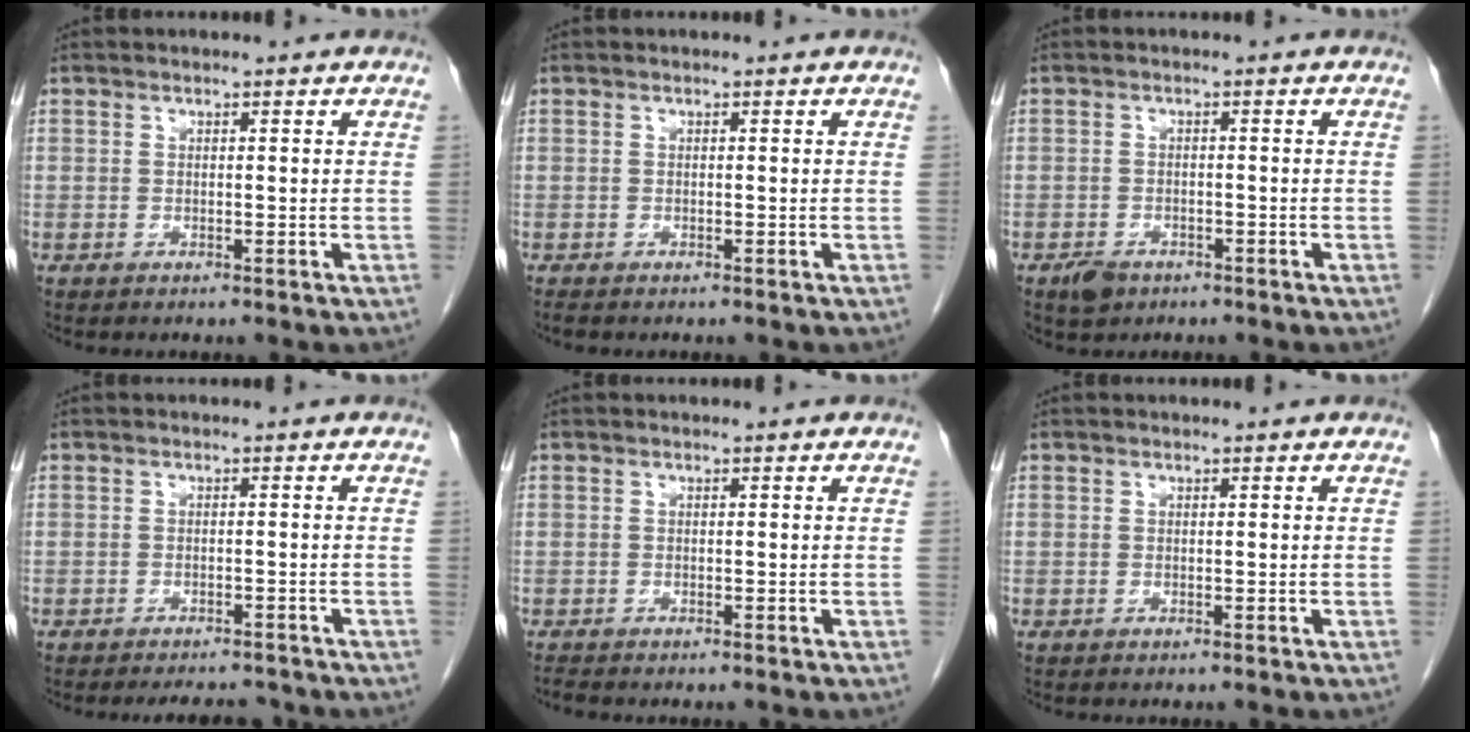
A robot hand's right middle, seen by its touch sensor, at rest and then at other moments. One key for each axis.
{"total": 0.7, "fx": -0.6, "fy": 0.1, "fz": 0.3, "tx": -0.010, "ty": -0.002, "tz": -0.010}
{"total": 2.7, "fx": -1.8, "fy": 1.7, "fz": 1.1, "tx": -0.020, "ty": 0.002, "tz": -0.023}
{"total": 4.8, "fx": -4.5, "fy": 1.1, "fz": 1.2, "tx": -0.013, "ty": -0.007, "tz": -0.059}
{"total": 0.7, "fx": -0.7, "fy": -0.1, "fz": 0.1, "tx": -0.010, "ty": -0.004, "tz": -0.014}
{"total": 0.0}